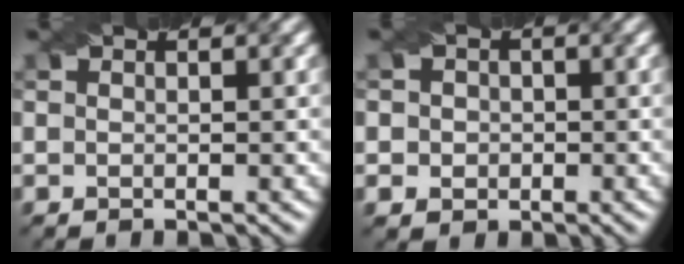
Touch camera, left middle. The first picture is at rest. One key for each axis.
{"total": 2.6, "fx": 0.1, "fy": 2.4, "fz": 0.9, "tx": 0.001, "ty": 0.010, "tz": -0.008}